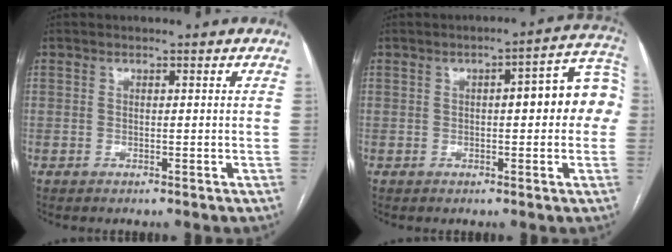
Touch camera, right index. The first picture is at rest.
{"total": 9.4, "force": [0.6, 2.5, 9.1], "torque": [-0.108, 0.041, 0.003]}